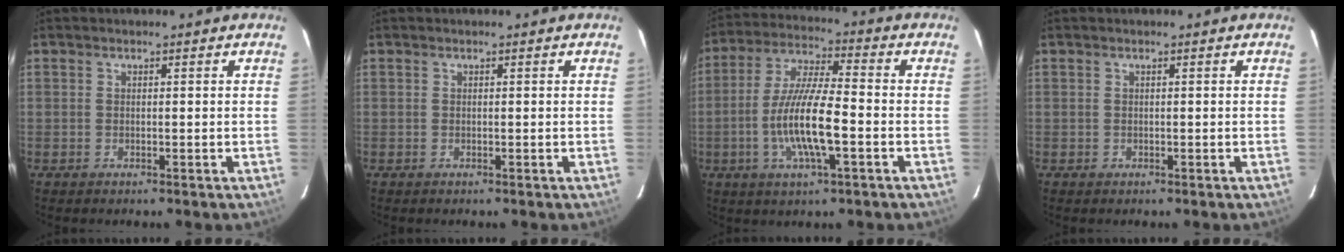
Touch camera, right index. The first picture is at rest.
{"total": 0.0}
{"total": 13.1, "force": [-3.5, 2.3, 12.4], "torque": [-0.249, -0.004, -0.068]}
{"total": 0.5, "force": [-0.3, 0.4, 0.0], "torque": [0.004, 0.001, -0.002]}